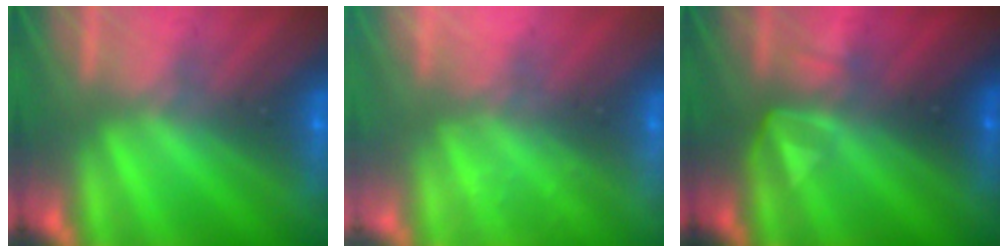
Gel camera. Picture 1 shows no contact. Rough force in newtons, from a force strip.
{"total": 2.2}
{"total": 3.1}